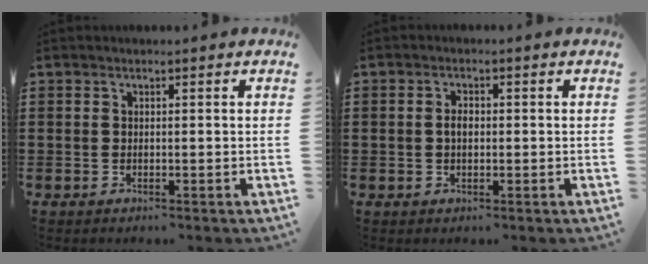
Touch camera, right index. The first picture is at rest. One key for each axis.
{"total": 1.8, "fx": -0.2, "fy": 0.9, "fz": 1.5, "tx": -0.030, "ty": 0.004, "tz": -0.004}